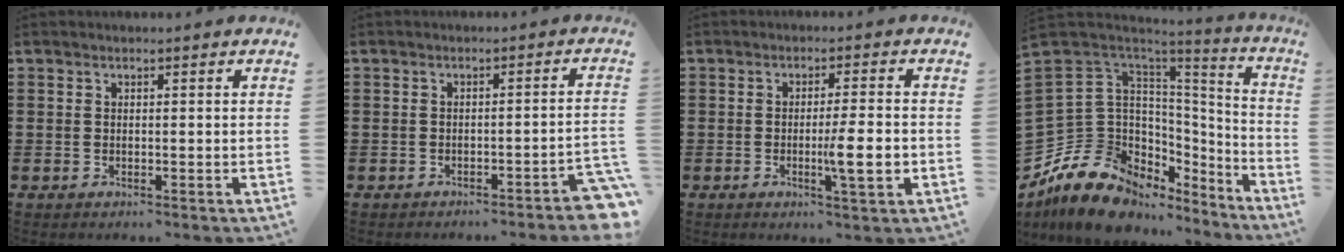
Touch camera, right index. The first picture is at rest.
{"total": 3.4, "force": [-2.7, 0.0, 2.0], "torque": [-0.033, -0.008, -0.055]}
{"total": 6.9, "force": [-1.4, 0.8, 6.7], "torque": [-0.100, -0.011, -0.025]}
{"total": 15.0, "force": [-8.2, 10.3, 7.1], "torque": [-0.173, -0.007, -0.137]}